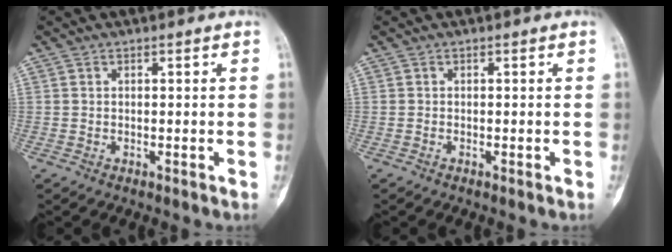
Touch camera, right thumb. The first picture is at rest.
{"total": 0.0}